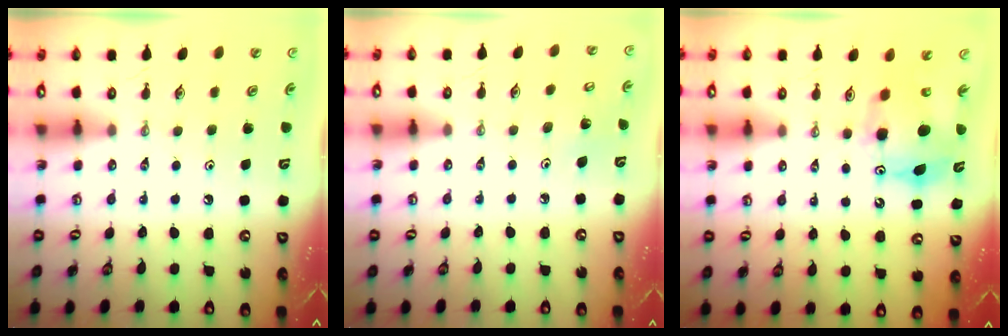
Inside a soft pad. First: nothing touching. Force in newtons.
{"total": 2.5, "press": 2.5, "slide": 0.2}
{"total": 10.4, "press": 10.4, "slide": 0.6}